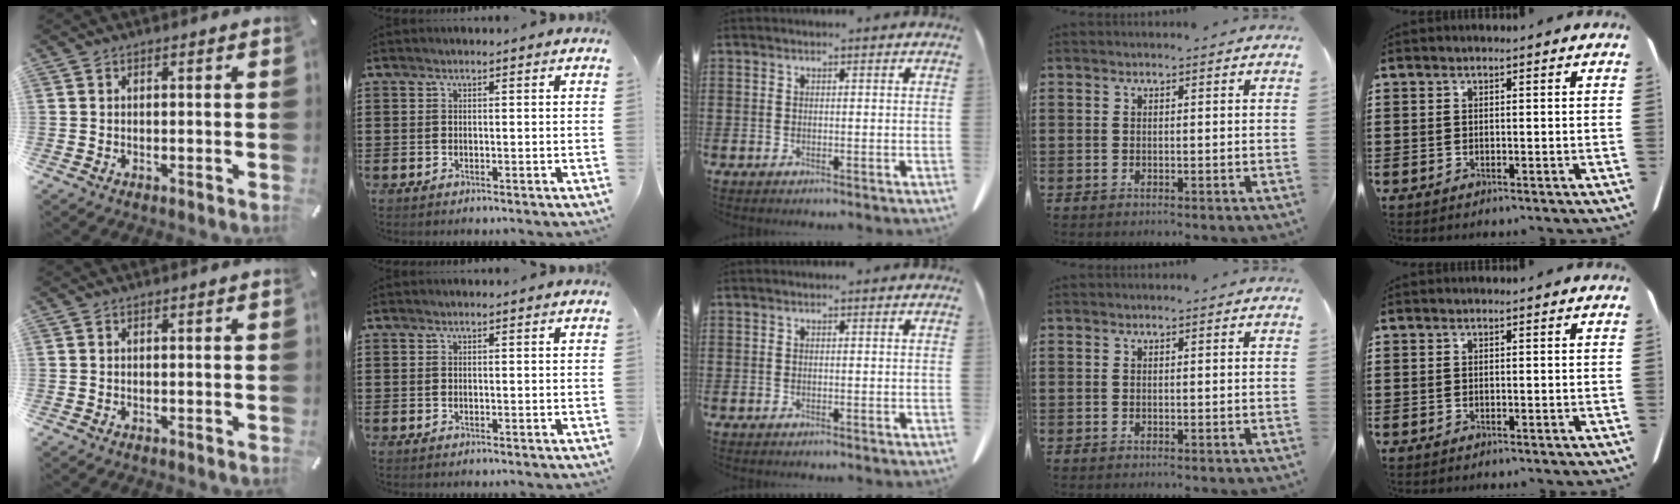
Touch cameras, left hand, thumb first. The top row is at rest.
{}